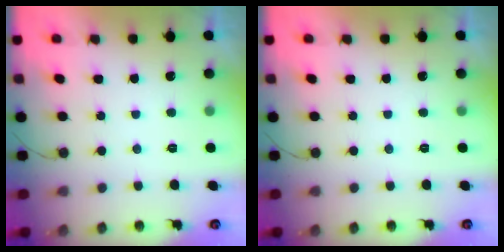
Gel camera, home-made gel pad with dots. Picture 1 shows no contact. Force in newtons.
{"total": 0.0}